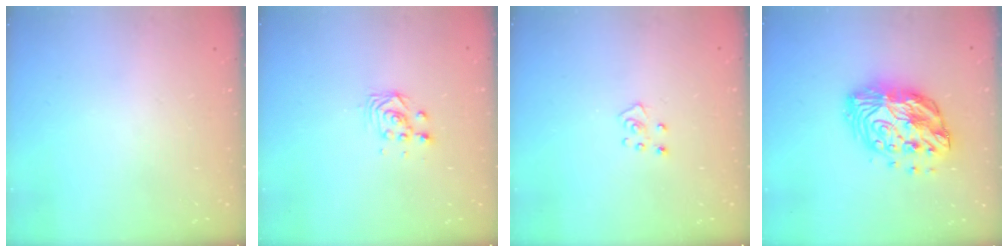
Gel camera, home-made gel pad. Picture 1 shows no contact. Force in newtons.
{"total": 3.0, "press": 3.0, "slide": 0.0}
{"total": 4.2, "press": 4.1, "slide": 0.3}
{"total": 15.7, "press": 15.6, "slide": 1.2}